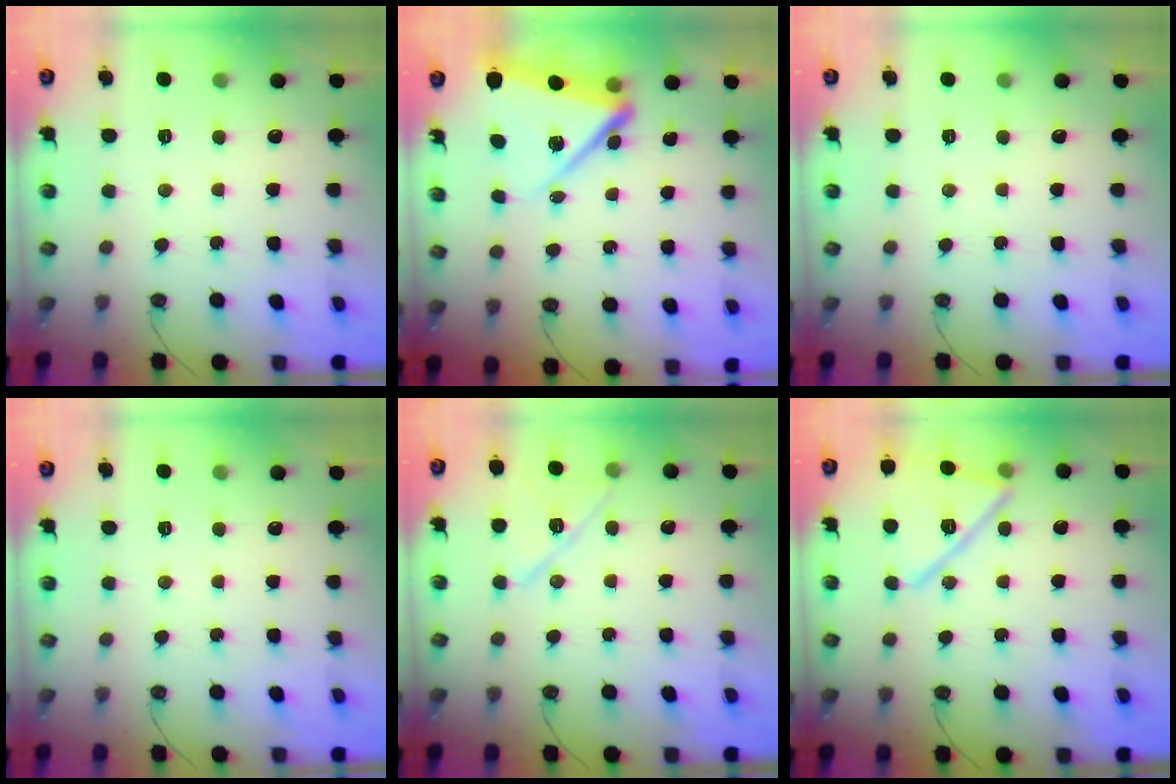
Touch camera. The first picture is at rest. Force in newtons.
{"total": 11.1, "press": 11.0, "slide": 1.5}
{"total": 0.0}
{"total": 0.0}
{"total": 12.0, "press": 11.9, "slide": 0.9}
{"total": 15.6, "press": 15.6, "slide": 0.5}